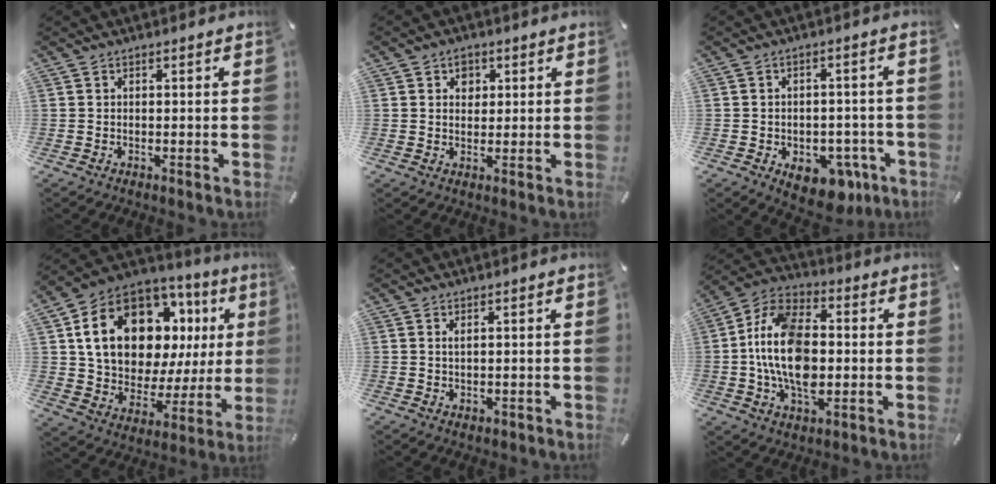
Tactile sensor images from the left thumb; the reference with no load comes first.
{"total": 3.4, "force": [1.3, 2.9, 1.3], "torque": [-0.006, -0.002, 0.016]}
{"total": 9.6, "force": [-4.1, 6.2, 6.1], "torque": [-0.073, 0.015, -0.061]}
{"total": 20.8, "force": [9.0, 13.0, 13.4], "torque": [-0.238, -0.051, 0.159]}
{"total": 1.2, "force": [0.5, 0.6, 1.0], "torque": [-0.021, 0.001, 0.008]}
{"total": 16.7, "force": [-1.2, 10.7, 12.8], "torque": [-0.285, 0.001, -0.028]}